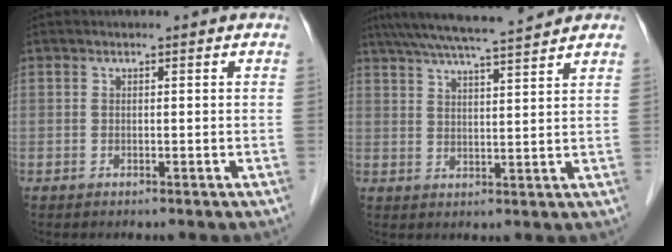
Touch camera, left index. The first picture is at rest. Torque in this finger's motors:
{"motor_torque": [0.89, -1.09, 0.68, 0.18]}